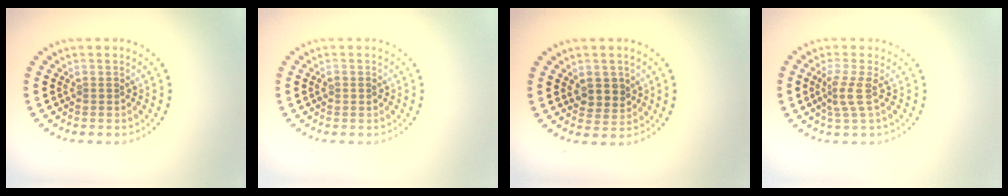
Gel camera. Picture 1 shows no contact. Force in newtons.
{"total": 1.0, "press": 1.0, "slide": 0.1}
{"total": 2.7, "press": 2.5, "slide": 0.9}
{"total": 2.3, "press": 1.6, "slide": 1.6}